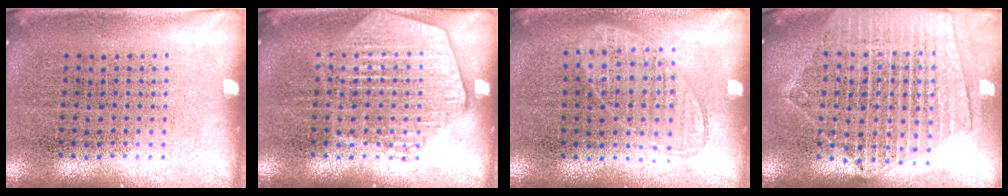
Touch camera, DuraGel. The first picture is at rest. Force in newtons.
{"total": 2.6, "press": 2.6, "slide": 0.3}
{"total": 1.0, "press": 0.9, "slide": 0.4}
{"total": 2.1, "press": 1.9, "slide": 0.9}